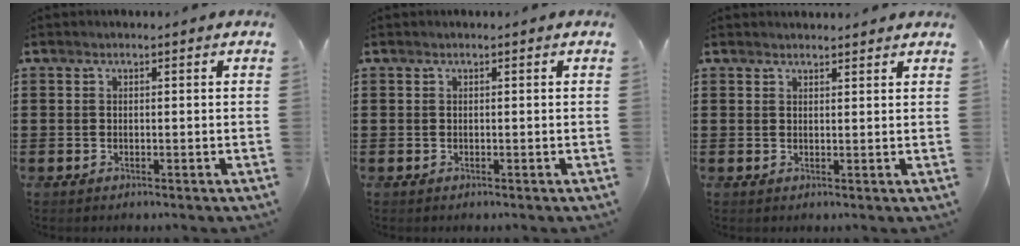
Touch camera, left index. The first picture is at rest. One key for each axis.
{"total": 0.0}
{"total": 1.5, "fx": 1.5, "fy": 0.1, "fz": 0.1, "tx": -0.005, "ty": 0.001, "tz": 0.029}